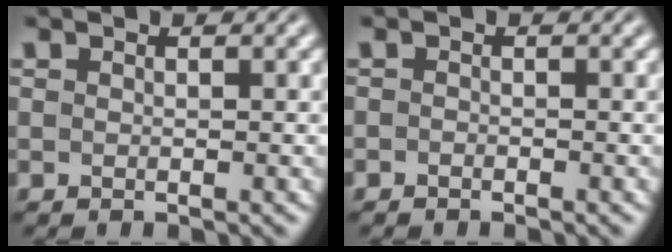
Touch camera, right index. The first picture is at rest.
{"total": 0.9, "force": [-0.8, -0.3, -0.3], "torque": [0.007, -0.009, -0.010]}